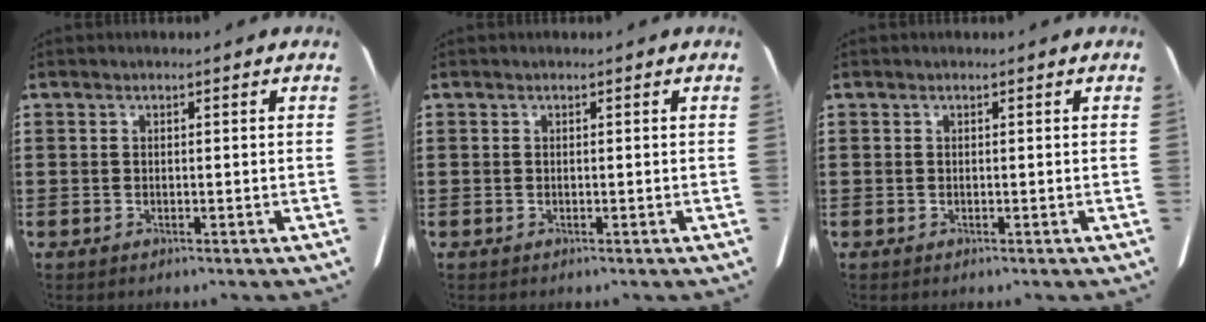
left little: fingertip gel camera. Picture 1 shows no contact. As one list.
[{"total": 0.0}, {"total": 0.0}]